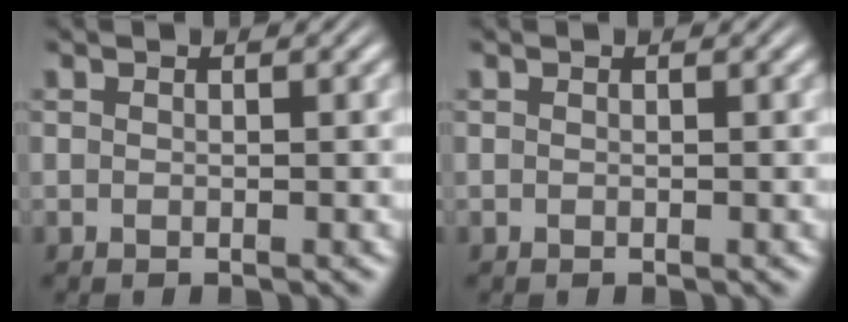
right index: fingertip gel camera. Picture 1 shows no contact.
{"total": 0.0}